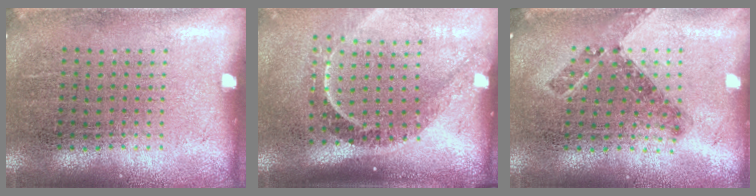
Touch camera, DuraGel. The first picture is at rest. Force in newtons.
{"total": 2.3, "press": 1.6, "slide": 1.6}
{"total": 0.8, "press": 0.8, "slide": 0.3}